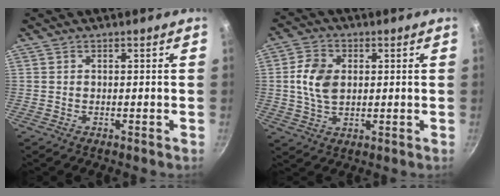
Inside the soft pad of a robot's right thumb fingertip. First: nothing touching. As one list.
[{"total": 8.1, "force": [1.1, 5.5, 5.9], "torque": [-0.100, 0.005, 0.019]}]